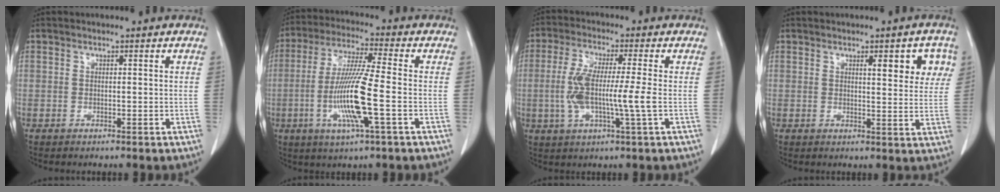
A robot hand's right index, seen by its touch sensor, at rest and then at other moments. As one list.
[{"total": 12.1, "force": [-2.9, 0.0, 11.8], "torque": [-0.237, -0.012, -0.059]}, {"total": 8.8, "force": [-1.0, 0.3, 8.8], "torque": [-0.180, -0.001, -0.021]}, {"total": 6.5, "force": [2.8, 1.7, 5.5], "torque": [-0.060, 0.001, 0.032]}]